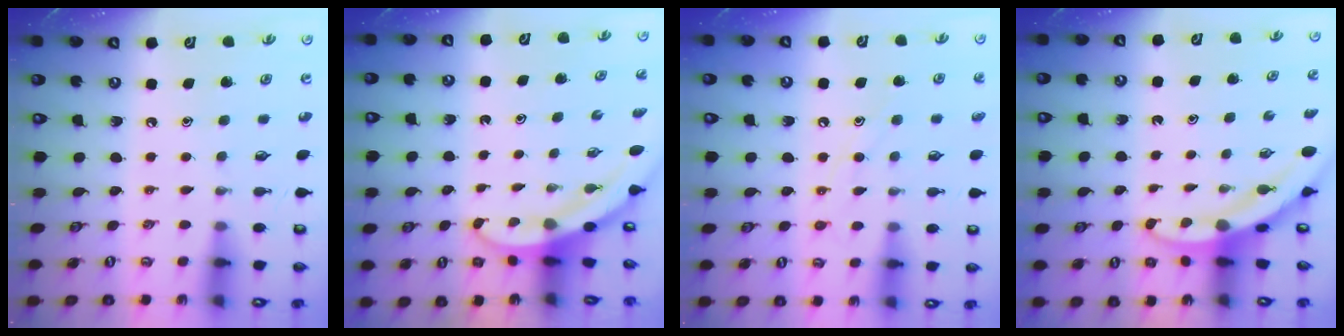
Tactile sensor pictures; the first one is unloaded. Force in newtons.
{"total": 3.1, "press": 3.1, "slide": 0.1}
{"total": 8.4, "press": 8.4, "slide": 0.7}
{"total": 3.3, "press": 3.3, "slide": 0.2}